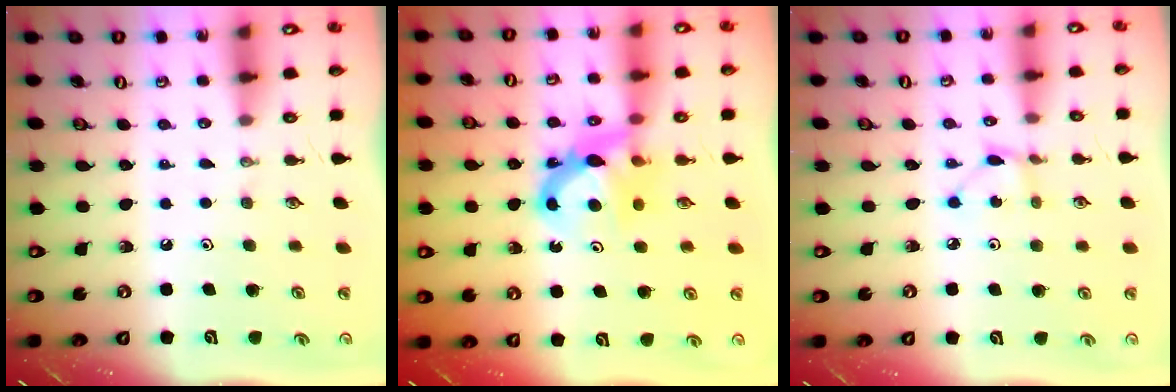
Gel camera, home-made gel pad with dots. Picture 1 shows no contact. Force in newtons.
{"total": 7.2, "press": 7.2, "slide": 0.1}
{"total": 2.1, "press": 2.1, "slide": 0.3}